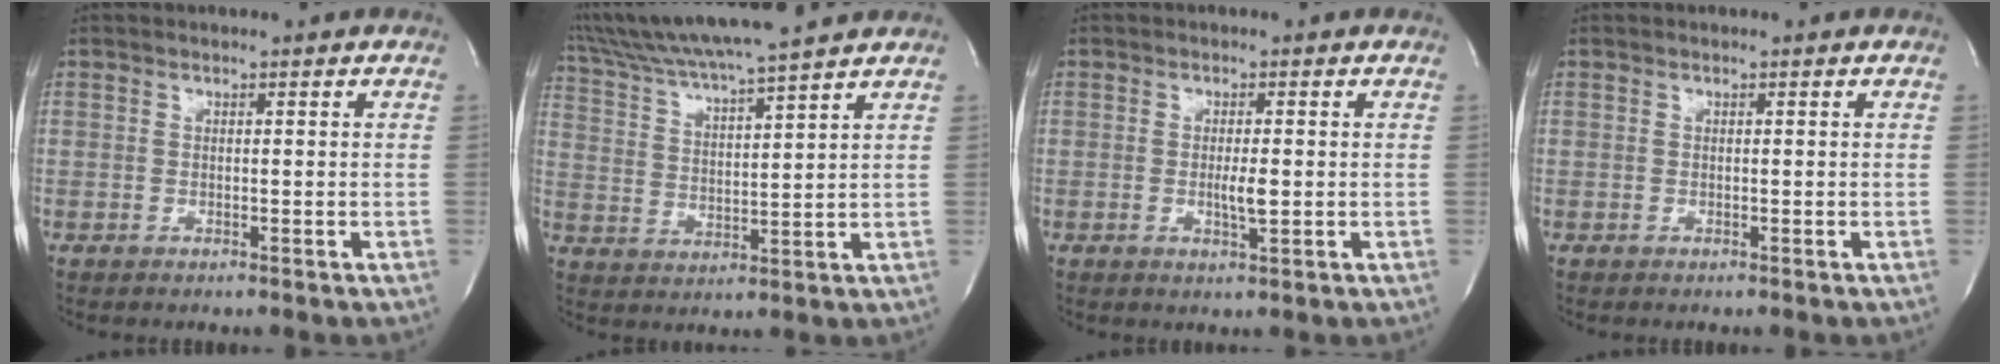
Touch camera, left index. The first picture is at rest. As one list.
[{"total": 14.2, "force": [12.4, -0.5, 6.9], "torque": [-0.134, 0.016, 0.207]}, {"total": 2.5, "force": [-0.7, 0.3, 2.4], "torque": [-0.046, -0.009, -0.012]}, {"total": 0.0}]